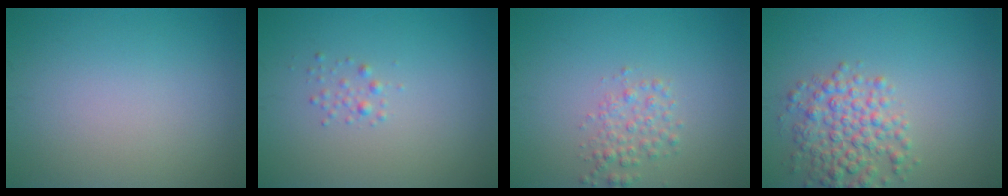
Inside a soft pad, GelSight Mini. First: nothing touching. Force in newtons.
{"total": 0.9, "press": 0.9, "slide": 0.0}
{"total": 2.1, "press": 2.1, "slide": 0.0}
{"total": 4.7, "press": 4.7, "slide": 0.1}